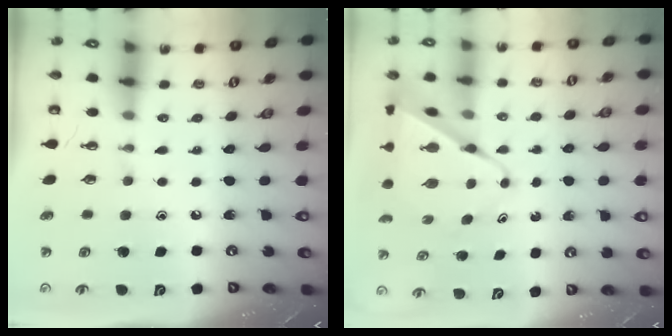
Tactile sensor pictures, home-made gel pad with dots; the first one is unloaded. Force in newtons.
{"total": 9.0, "press": 9.0, "slide": 0.5}